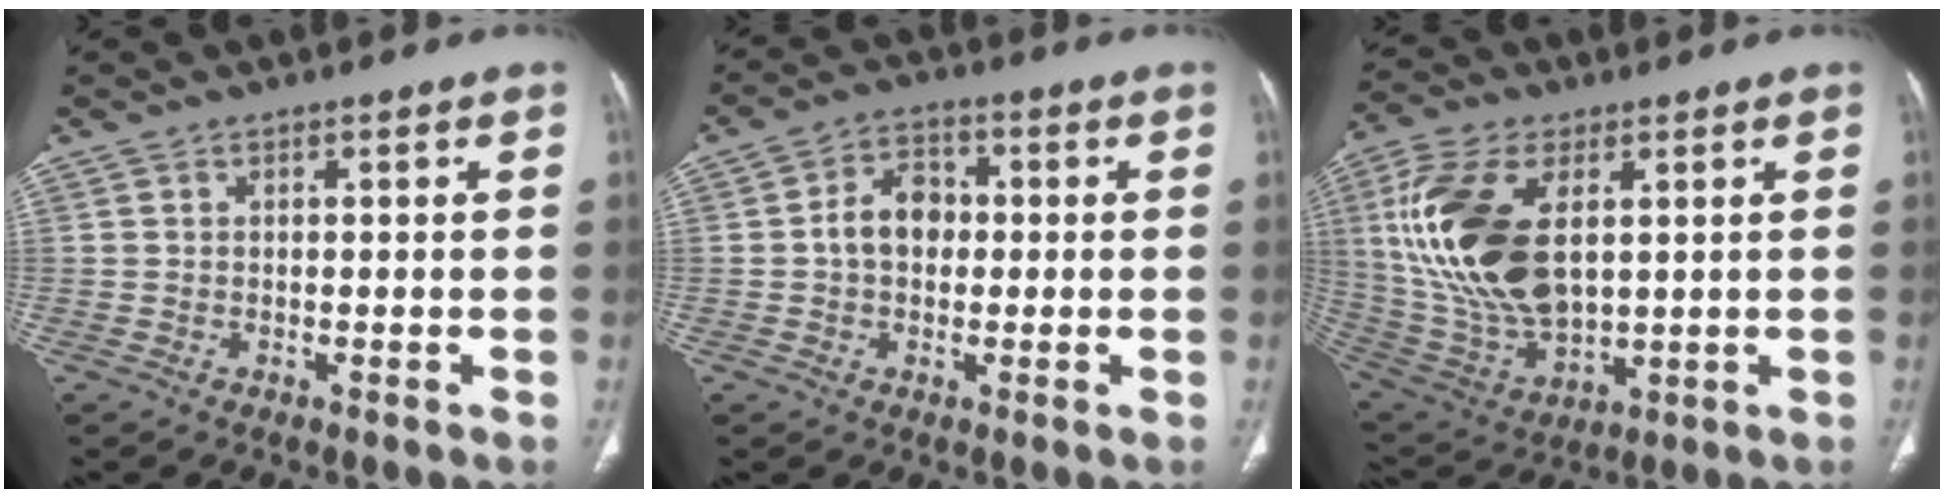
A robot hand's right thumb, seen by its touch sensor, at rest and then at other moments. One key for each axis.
{"total": 6.9, "fx": 0.0, "fy": 5.1, "fz": 4.5, "tx": -0.059, "ty": 0.017, "tz": -0.008}
{"total": 20.7, "fx": 4.0, "fy": 11.5, "fz": 16.8, "tx": -0.345, "ty": -0.016, "tz": 0.087}